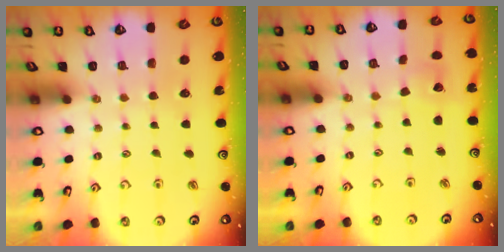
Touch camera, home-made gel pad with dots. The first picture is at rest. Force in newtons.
{"total": 2.0, "press": 2.0, "slide": 0.1}